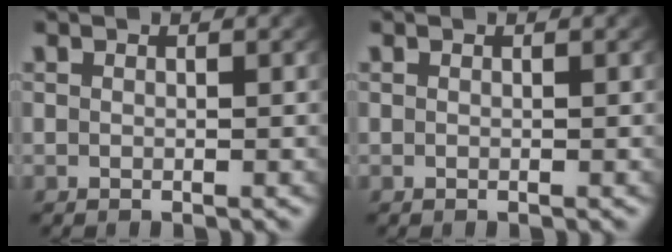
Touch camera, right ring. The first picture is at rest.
{"total": 0.0}